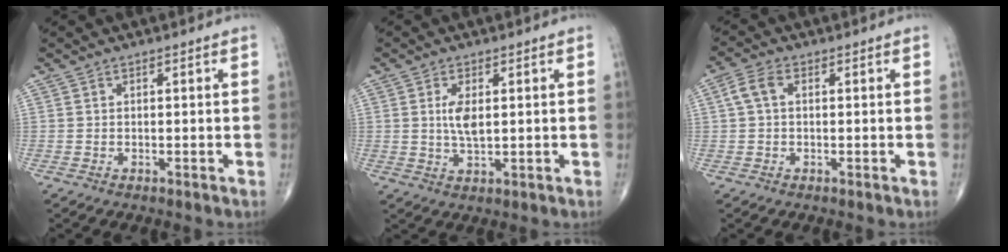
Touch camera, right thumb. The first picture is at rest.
{"total": 4.6, "force": [0.8, 1.9, 4.1], "torque": [-0.082, -0.009, 0.018]}
{"total": 3.8, "force": [0.6, 2.3, 2.9], "torque": [-0.064, 0.012, 0.009]}